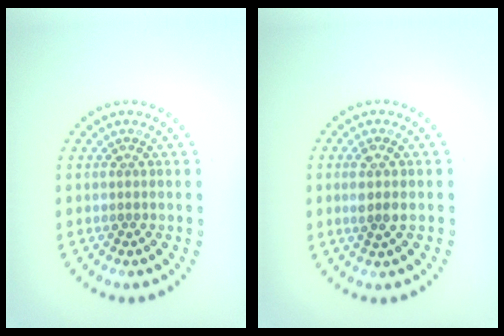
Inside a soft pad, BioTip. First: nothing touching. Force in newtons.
{"total": 1.9, "press": 1.7, "slide": 0.8}